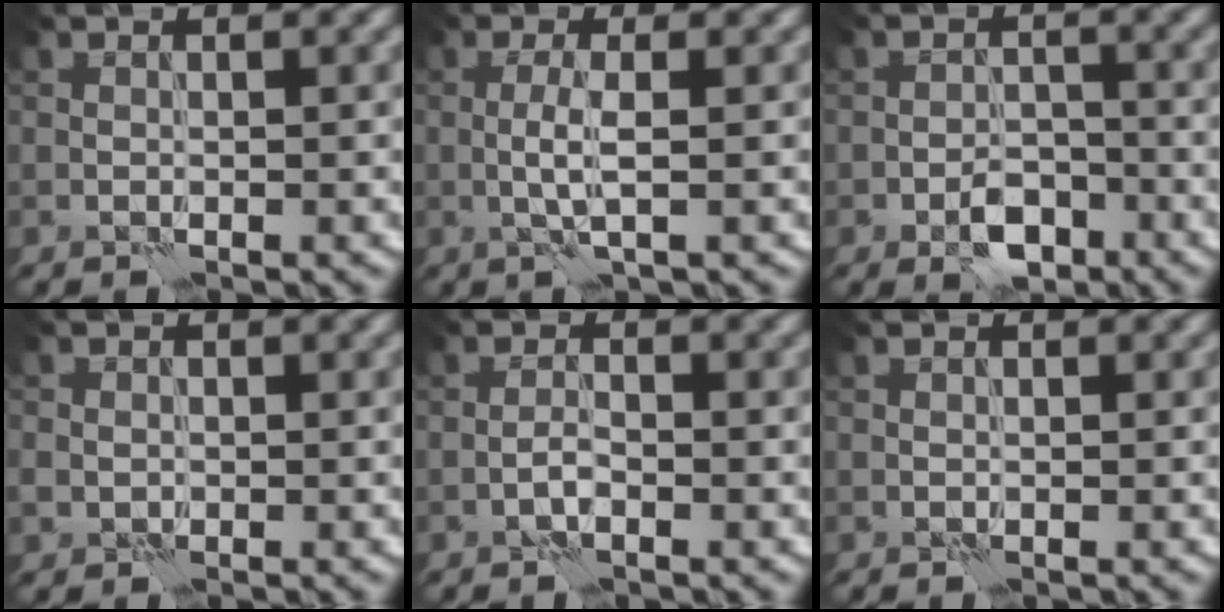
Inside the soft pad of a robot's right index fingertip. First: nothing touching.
{"total": 2.0, "force": [0.0, 0.3, 2.0], "torque": [-0.043, 0.002, -0.004]}
{"total": 3.6, "force": [-2.1, 2.1, 2.1], "torque": [-0.027, -0.001, -0.037]}
{"total": 1.2, "force": [-0.1, 1.2, 0.2], "torque": [0.001, -0.004, -0.003]}
{"total": 0.9, "force": [-0.5, 0.3, 0.7], "torque": [-0.016, 0.004, -0.013]}
{"total": 0.0}